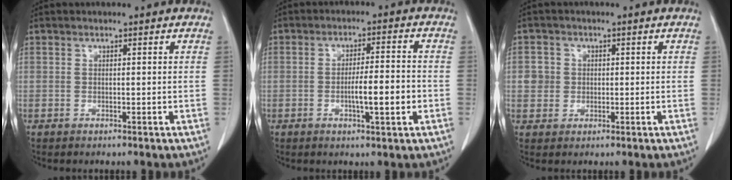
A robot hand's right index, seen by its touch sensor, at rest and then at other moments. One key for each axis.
{"total": 6.5, "fx": -1.7, "fy": 0.7, "fz": 6.2, "tx": -0.103, "ty": 0.001, "tz": -0.025}
{"total": 3.0, "fx": 0.2, "fy": 2.9, "fz": 0.5, "tx": -0.002, "ty": 0.009, "tz": 0.005}